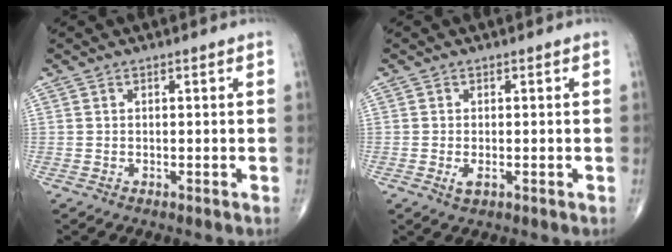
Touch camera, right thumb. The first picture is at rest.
{"total": 1.8, "force": [-0.5, 0.9, 1.5], "torque": [-0.032, -0.004, -0.009]}